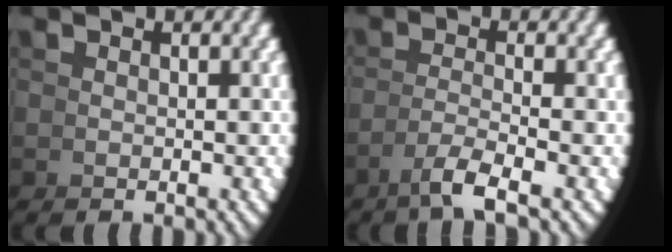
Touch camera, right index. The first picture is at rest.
{"total": 2.7, "force": [-1.5, -0.8, 2.2], "torque": [-0.040, -0.005, -0.020]}